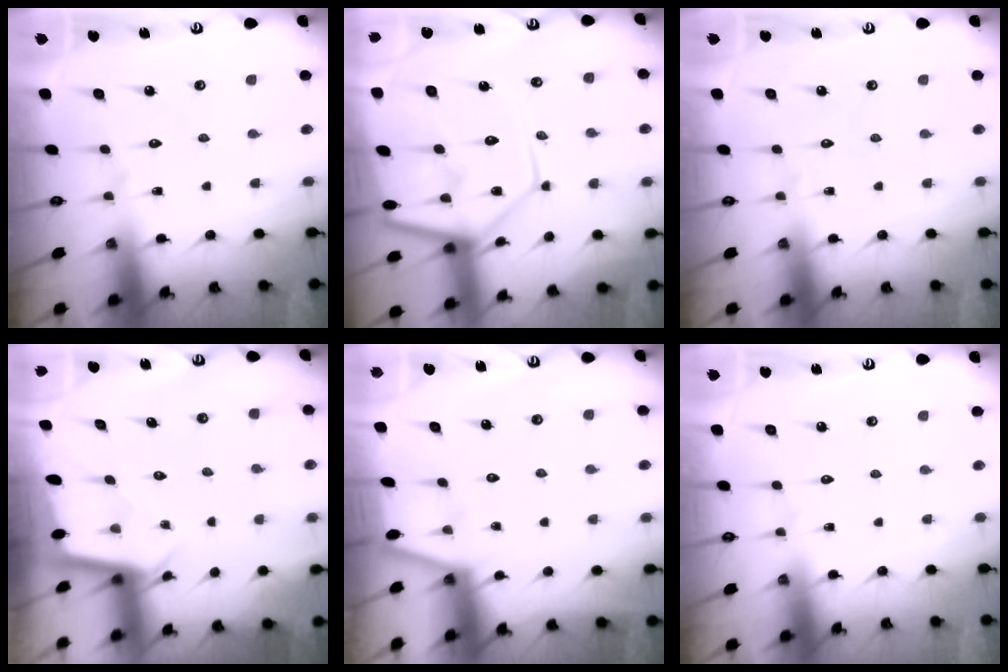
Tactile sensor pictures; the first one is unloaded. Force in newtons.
{"total": 17.3, "press": 17.2, "slide": 1.7}
{"total": 0.0}
{"total": 2.1, "press": 2.1, "slide": 0.1}
{"total": 1.3, "press": 1.3, "slide": 0.1}
{"total": 0.0}